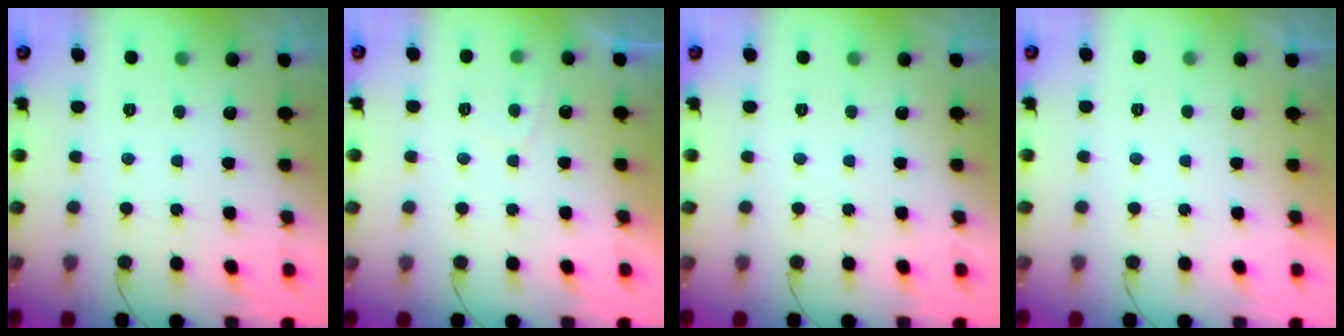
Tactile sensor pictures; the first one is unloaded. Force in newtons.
{"total": 1.1, "press": 0.9, "slide": 0.5}
{"total": 0.0}
{"total": 2.1, "press": 2.1, "slide": 0.4}